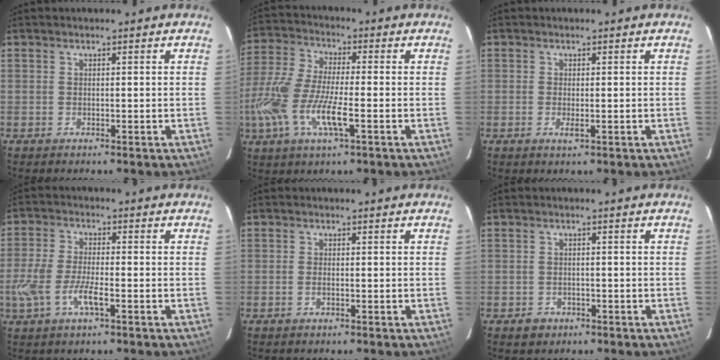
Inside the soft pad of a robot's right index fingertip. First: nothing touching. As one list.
[{"total": 14.3, "force": [-4.4, 3.8, 13.1], "torque": [-0.285, -0.011, -0.091]}, {"total": 1.5, "force": [-0.4, 0.4, 1.4], "torque": [-0.028, -0.002, -0.007]}, {"total": 8.0, "force": [-3.1, 2.4, 7.0], "torque": [-0.155, -0.006, -0.061]}, {"total": 1.1, "force": [-0.4, 0.5, 0.9], "torque": [-0.020, 0.001, -0.008]}, {"total": 2.6, "force": [-1.3, 2.1, 0.6], "torque": [-0.015, 0.002, -0.013]}]